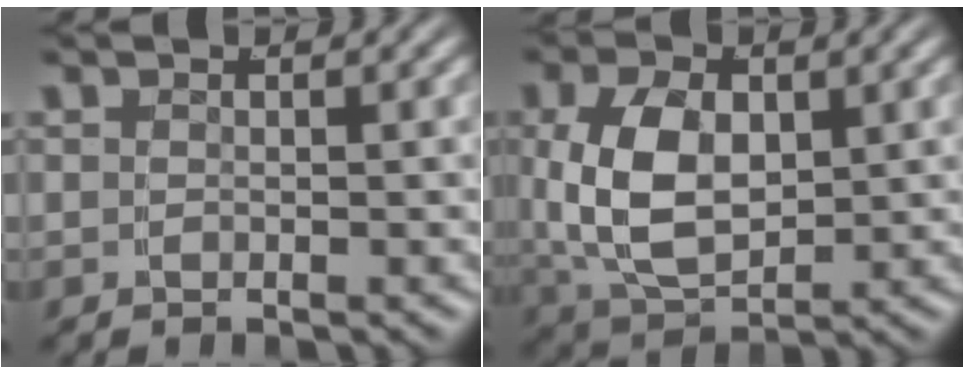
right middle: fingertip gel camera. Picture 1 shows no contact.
{"total": 8.2, "force": [0.0, 5.7, 5.9], "torque": [-0.141, -0.021, 0.017]}